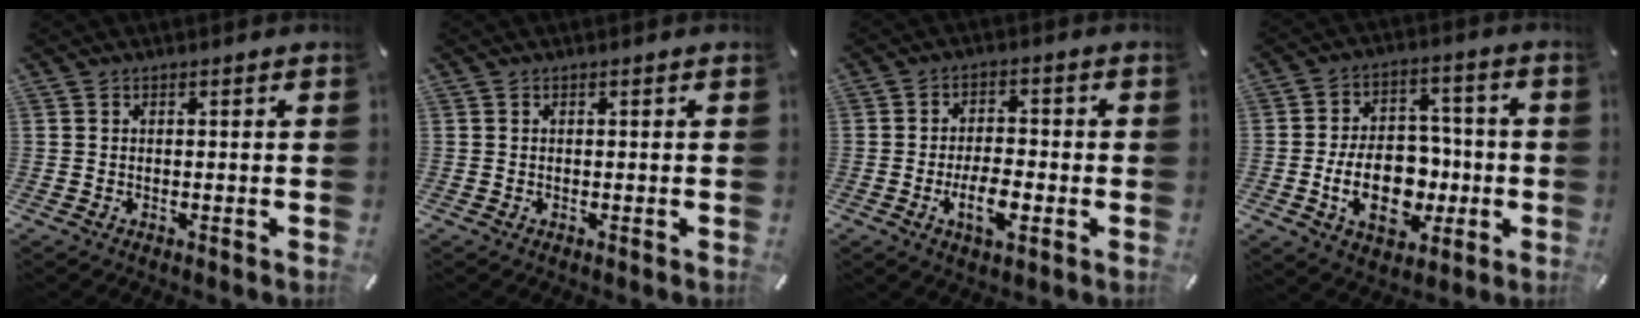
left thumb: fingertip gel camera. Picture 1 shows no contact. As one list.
[{"total": 0.0}, {"total": 7.8, "force": [-2.7, 4.3, 5.9], "torque": [-0.097, 0.002, -0.051]}, {"total": 15.9, "force": [-3.8, 11.0, 10.9], "torque": [-0.192, 0.005, -0.064]}]